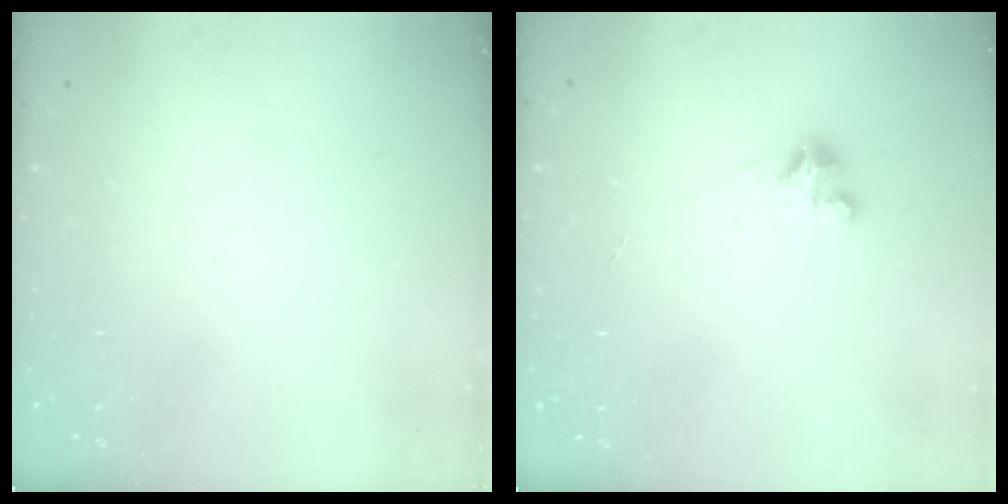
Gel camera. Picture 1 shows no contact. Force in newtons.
{"total": 2.5, "press": 2.5, "slide": 0.2}